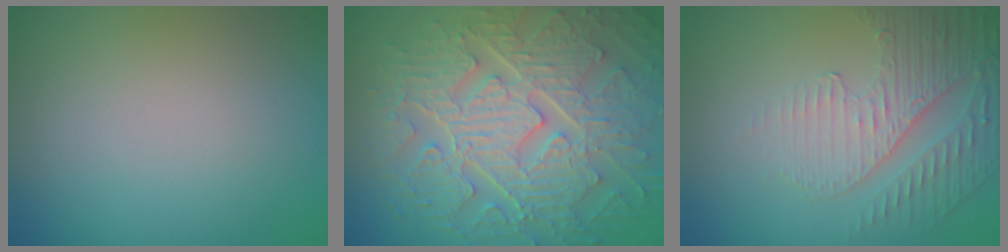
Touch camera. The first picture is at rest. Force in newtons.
{"total": 9.5, "press": 7.0, "slide": 6.5}
{"total": 4.9, "press": 3.3, "slide": 3.7}